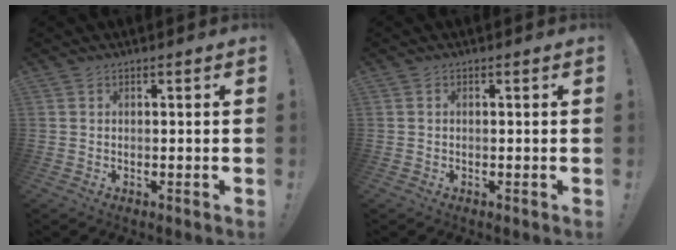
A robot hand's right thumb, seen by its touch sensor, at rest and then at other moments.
{"total": 0.0}